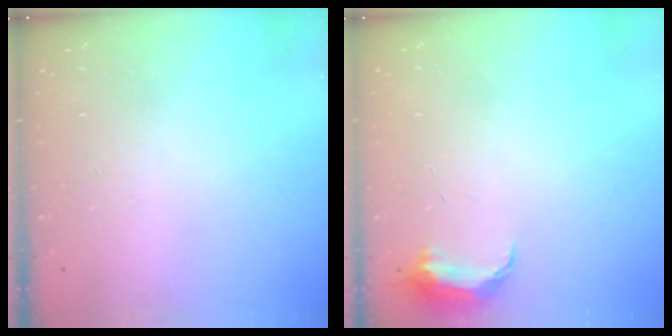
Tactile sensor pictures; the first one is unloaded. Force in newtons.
{"total": 7.0, "press": 6.9, "slide": 0.6}